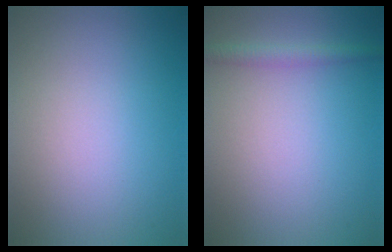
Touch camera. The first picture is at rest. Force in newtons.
{"total": 1.6, "press": 1.6, "slide": 0.1}